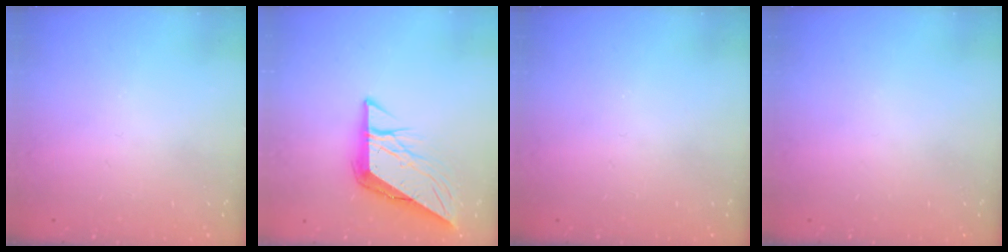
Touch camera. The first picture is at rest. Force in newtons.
{"total": 8.9, "press": 8.9, "slide": 0.9}
{"total": 0.0}
{"total": 0.0}